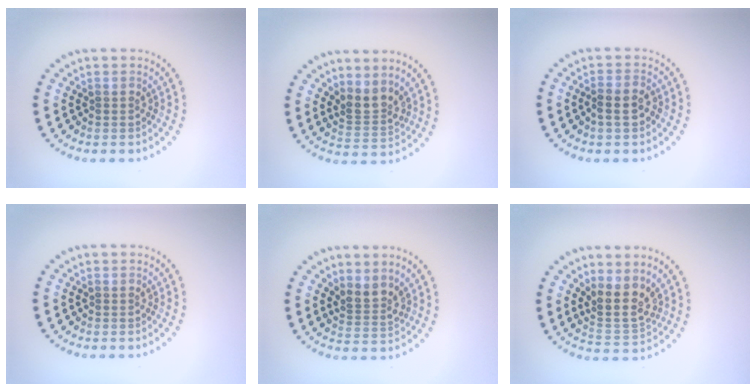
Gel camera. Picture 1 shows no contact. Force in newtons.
{"total": 2.6, "press": 1.9, "slide": 1.7}
{"total": 2.3, "press": 2.2, "slide": 0.8}
{"total": 0.0}
{"total": 2.4, "press": 1.7, "slide": 1.6}
{"total": 3.7, "press": 3.0, "slide": 2.2}